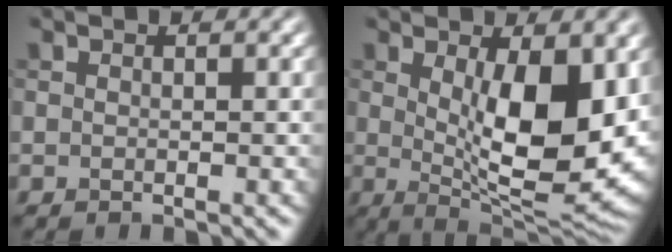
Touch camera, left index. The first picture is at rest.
{"total": 11.4, "force": [0.8, 4.4, 10.5], "torque": [-0.151, -0.021, 0.017]}